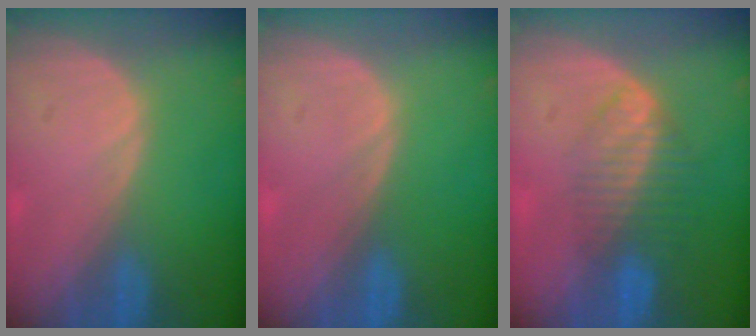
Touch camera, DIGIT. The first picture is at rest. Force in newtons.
{"total": 0.0}
{"total": 6.6, "press": 5.6, "slide": 3.5}